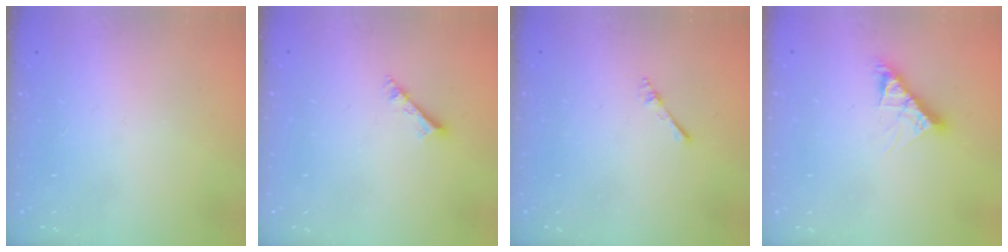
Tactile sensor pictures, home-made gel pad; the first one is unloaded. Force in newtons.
{"total": 2.6, "press": 2.5, "slide": 0.2}
{"total": 2.2, "press": 2.2, "slide": 0.3}
{"total": 8.3, "press": 8.3, "slide": 0.5}